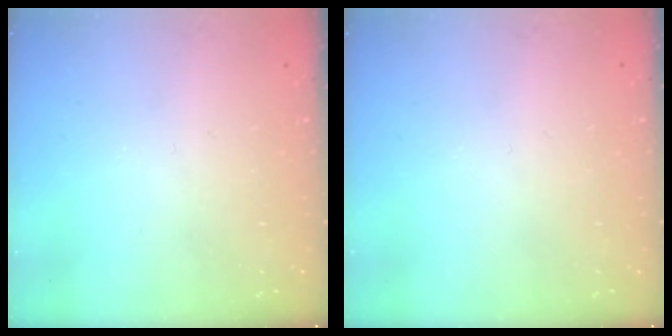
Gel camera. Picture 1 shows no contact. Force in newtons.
{"total": 0.0}